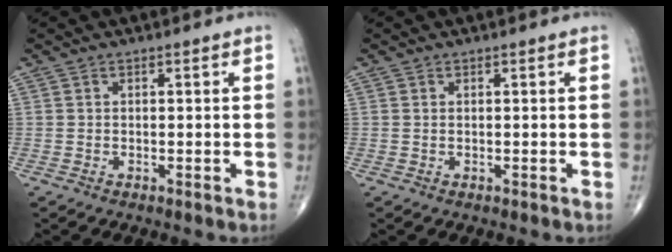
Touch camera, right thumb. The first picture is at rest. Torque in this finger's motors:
{"motor_torque": [-0.03, -0.14, 0.03, 0.13, 0.02]}